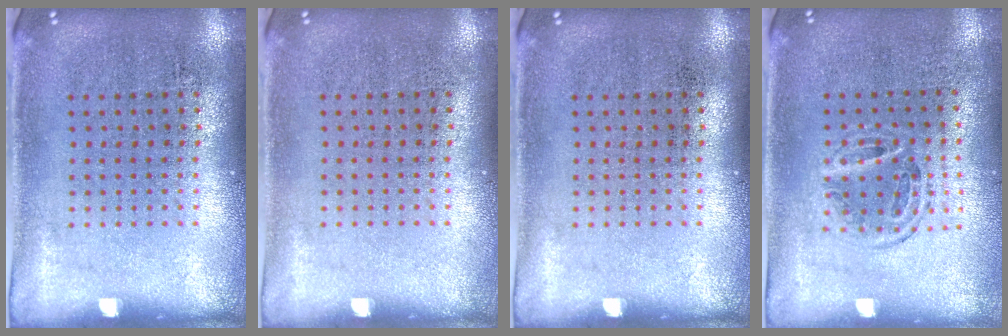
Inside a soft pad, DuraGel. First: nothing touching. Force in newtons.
{"total": 0.0}
{"total": 0.0}
{"total": 1.0, "press": 1.0, "slide": 0.4}